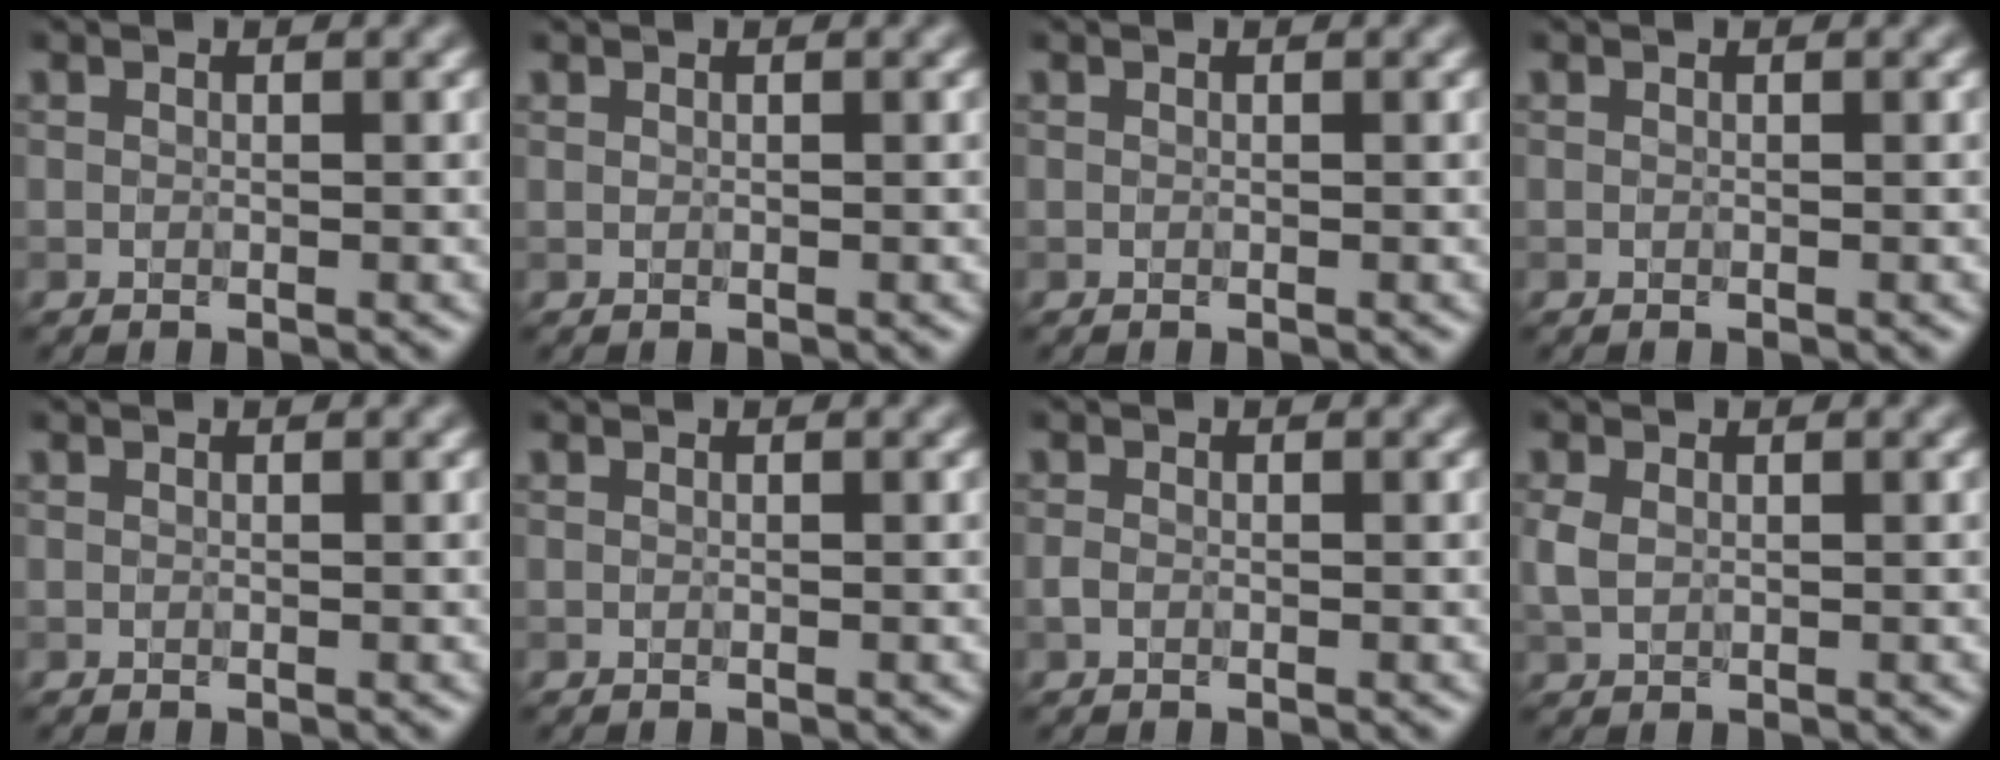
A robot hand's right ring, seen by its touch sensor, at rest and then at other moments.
{"total": 0.0}
{"total": 0.0}
{"total": 0.0}
{"total": 0.0}
{"total": 0.0}
{"total": 0.7, "force": [-0.3, 0.4, 0.4], "torque": [-0.008, -0.002, -0.008]}
{"total": 1.7, "force": [0.2, 1.3, 1.1], "torque": [-0.032, 0.001, 0.007]}